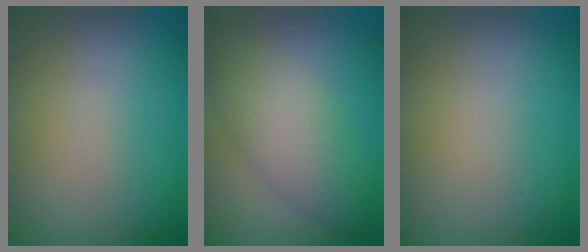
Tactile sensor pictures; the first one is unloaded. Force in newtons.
{"total": 5.6, "press": 5.6, "slide": 0.0}
{"total": 0.0}